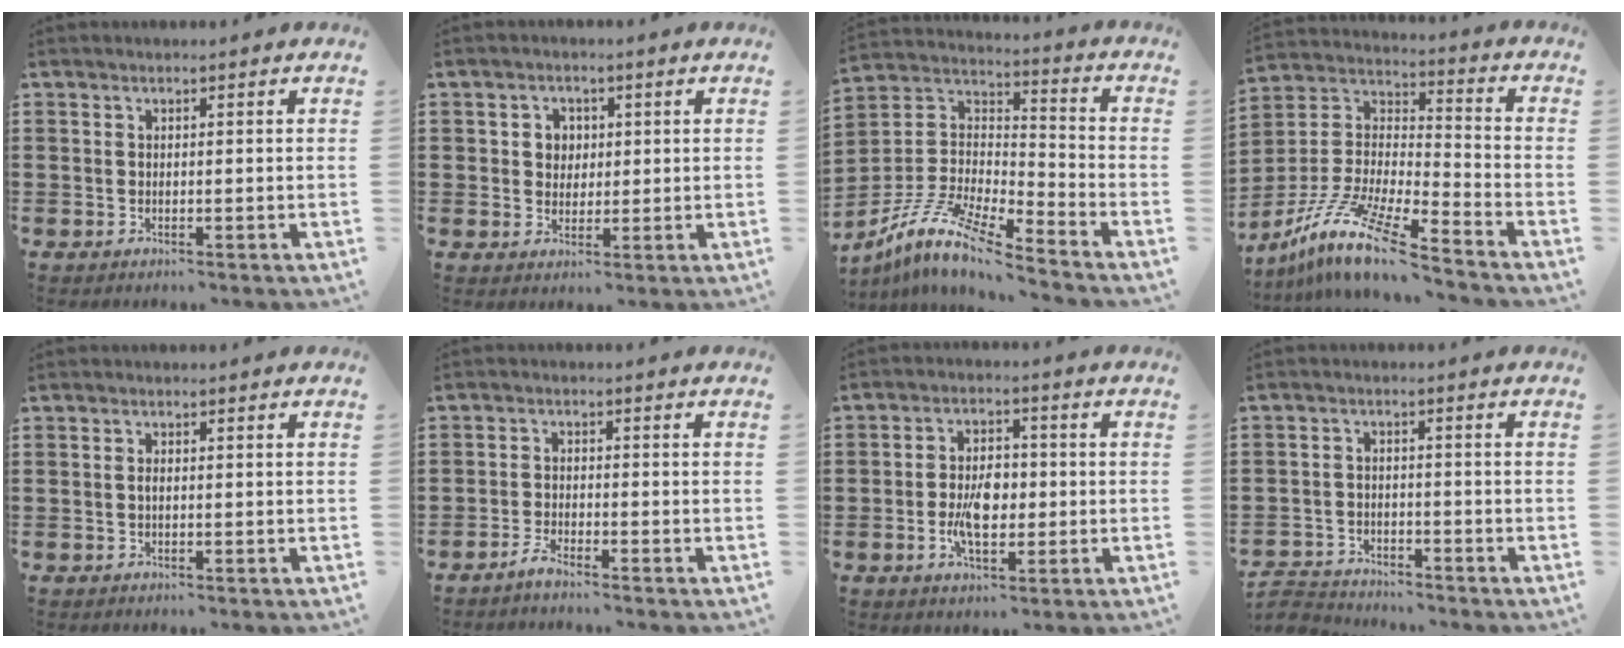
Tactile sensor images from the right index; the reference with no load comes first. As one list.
[{"total": 3.0, "force": [0.5, 2.8, 1.0], "torque": [-0.031, 0.011, 0.005]}, {"total": 10.9, "force": [-9.1, 1.4, 5.9], "torque": [-0.141, 0.005, -0.190]}, {"total": 12.9, "force": [-10.3, 1.0, 7.7], "torque": [-0.169, 0.007, -0.205]}, {"total": 0.7, "force": [-0.1, 0.3, 0.6], "torque": [-0.015, -0.002, -0.002]}, {"total": 2.3, "force": [-2.1, -0.1, 0.7], "torque": [-0.021, -0.002, -0.044]}, {"total": 6.4, "force": [-1.0, 3.5, 5.3], "torque": [-0.116, 0.003, -0.024]}, {"total": 3.7, "force": [-3.6, 0.4, 0.0], "torque": [-0.013, -0.004, -0.081]}]